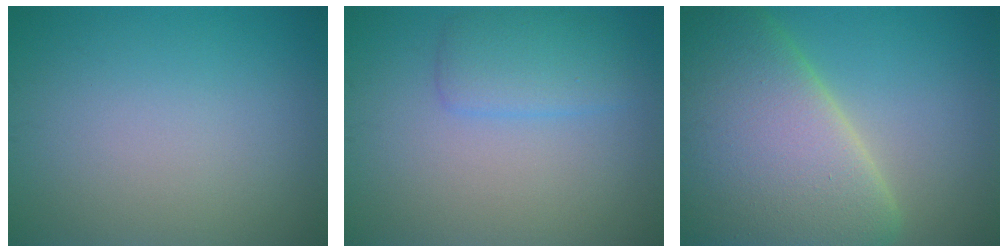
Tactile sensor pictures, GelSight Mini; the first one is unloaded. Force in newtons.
{"total": 2.8, "press": 2.8, "slide": 0.2}
{"total": 14.2, "press": 14.2, "slide": 0.8}